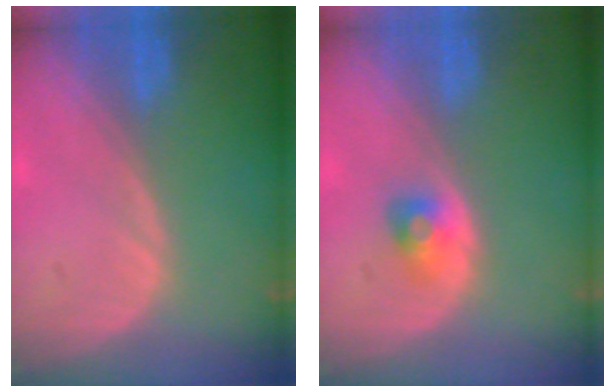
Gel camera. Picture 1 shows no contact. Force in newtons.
{"total": 2.6, "press": 2.4, "slide": 1.0}